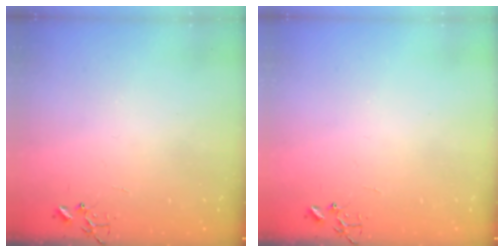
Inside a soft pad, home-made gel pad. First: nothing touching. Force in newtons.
{"total": 0.0}